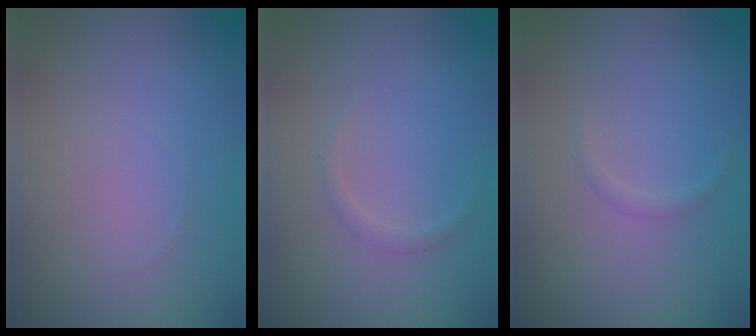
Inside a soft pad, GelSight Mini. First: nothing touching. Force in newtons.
{"total": 0.6, "press": 0.6, "slide": 0.0}
{"total": 0.5, "press": 0.5, "slide": 0.0}